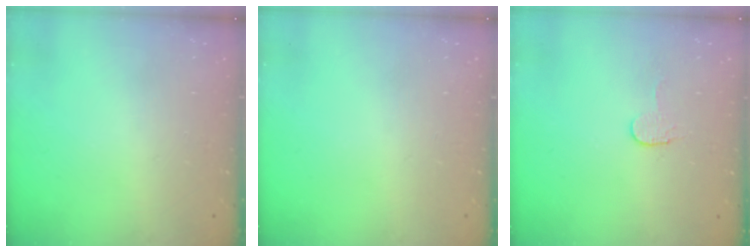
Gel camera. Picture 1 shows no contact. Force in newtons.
{"total": 0.0}
{"total": 3.5, "press": 3.5, "slide": 0.2}